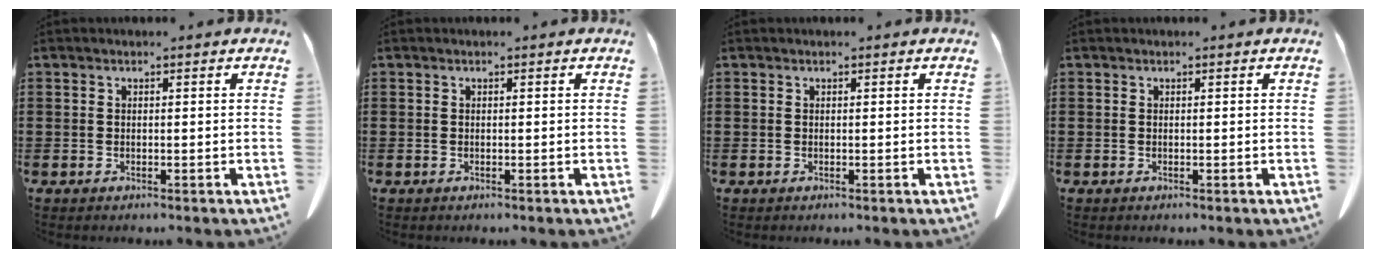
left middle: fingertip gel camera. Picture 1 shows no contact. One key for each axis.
{"total": 0.0}
{"total": 0.0}
{"total": 0.0}